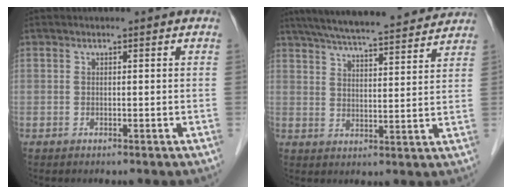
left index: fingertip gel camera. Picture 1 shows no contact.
{"total": 19.7, "force": [17.7, 2.1, 8.5], "torque": [-0.141, 0.031, 0.252]}